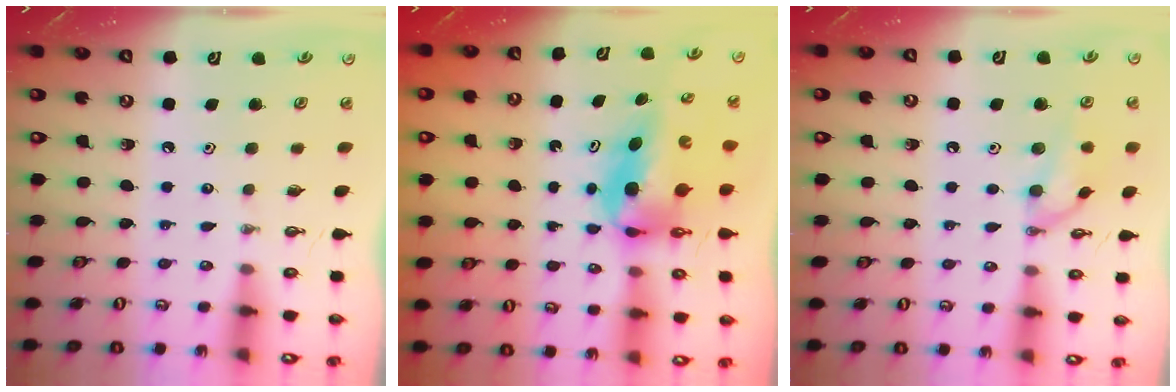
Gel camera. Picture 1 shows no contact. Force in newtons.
{"total": 8.0, "press": 7.4, "slide": 2.9}
{"total": 11.7, "press": 9.6, "slide": 6.6}